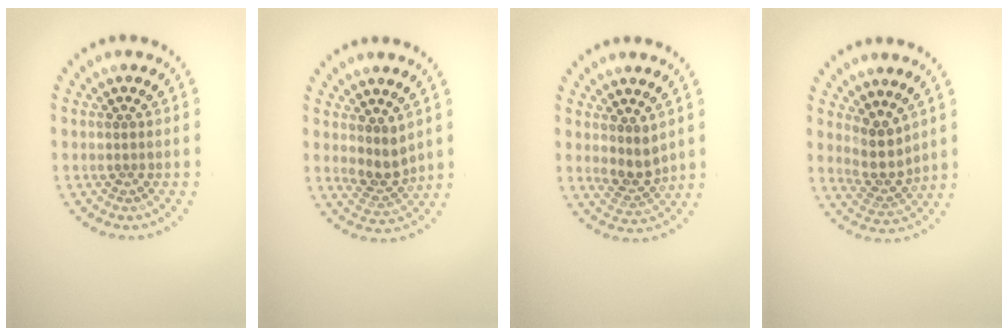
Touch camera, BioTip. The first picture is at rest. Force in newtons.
{"total": 2.6, "press": 2.1, "slide": 1.5}
{"total": 2.4, "press": 2.0, "slide": 1.4}
{"total": 2.9, "press": 2.1, "slide": 2.0}